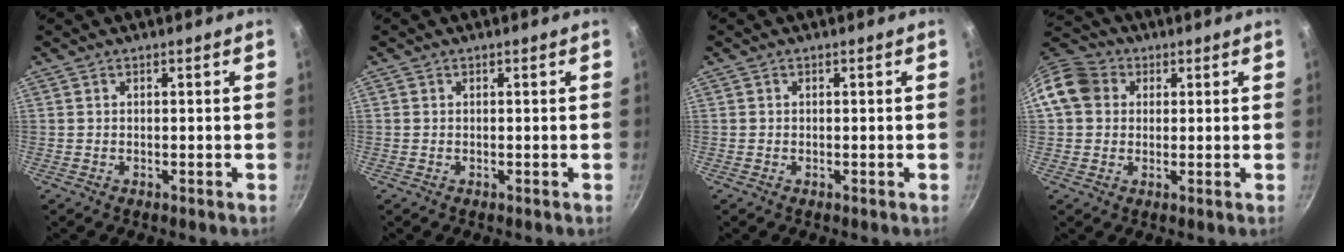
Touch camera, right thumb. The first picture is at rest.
{"total": 0.0}
{"total": 0.0}
{"total": 9.6, "force": [1.8, 8.2, 4.6], "torque": [-0.062, 0.017, 0.015]}